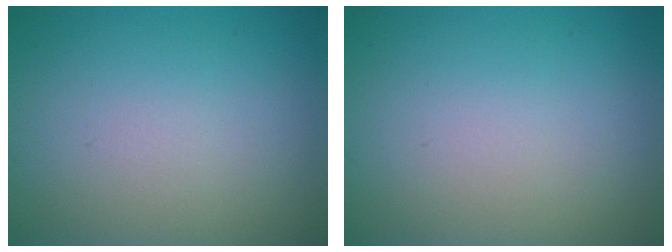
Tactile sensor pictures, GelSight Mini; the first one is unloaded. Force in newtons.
{"total": 0.0}